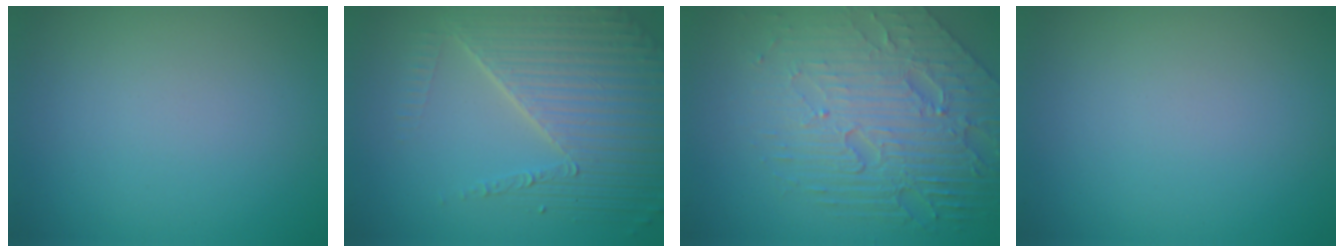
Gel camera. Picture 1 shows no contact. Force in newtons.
{"total": 6.9, "press": 5.0, "slide": 4.8}
{"total": 8.1, "press": 5.6, "slide": 5.9}
{"total": 0.0}